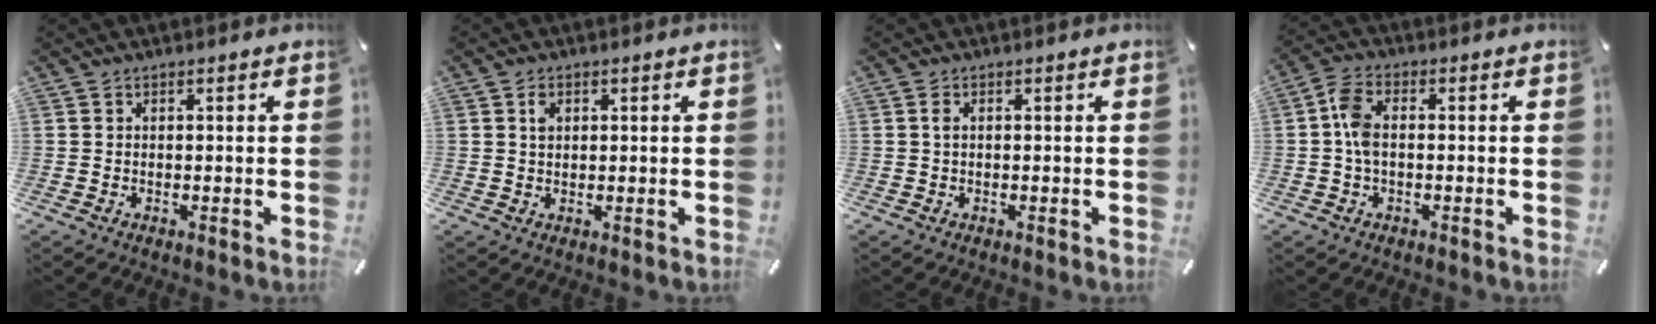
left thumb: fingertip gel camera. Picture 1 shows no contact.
{"total": 2.0, "force": [0.7, 1.5, 1.2], "torque": [-0.019, 0.000, 0.011]}
{"total": 0.9, "force": [0.1, 0.4, 0.8], "torque": [-0.018, 0.002, 0.000]}
{"total": 5.1, "force": [-0.2, 2.7, 4.4], "torque": [-0.100, 0.000, -0.006]}